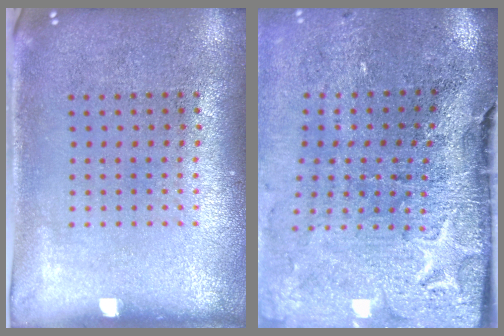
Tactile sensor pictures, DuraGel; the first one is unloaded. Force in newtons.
{"total": 4.1, "press": 3.4, "slide": 2.3}